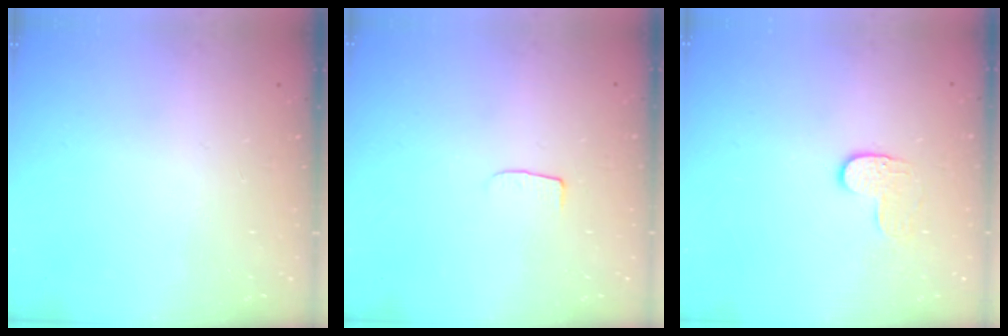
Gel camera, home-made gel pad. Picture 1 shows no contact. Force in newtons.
{"total": 4.0, "press": 4.0, "slide": 0.2}
{"total": 3.6, "press": 3.6, "slide": 0.3}